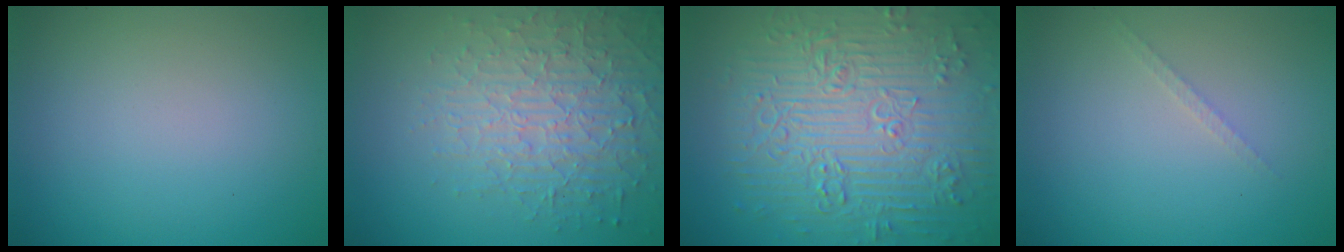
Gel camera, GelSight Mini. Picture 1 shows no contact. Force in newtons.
{"total": 5.3, "press": 4.6, "slide": 2.5}
{"total": 11.0, "press": 7.3, "slide": 8.2}
{"total": 0.8, "press": 0.8, "slide": 0.0}